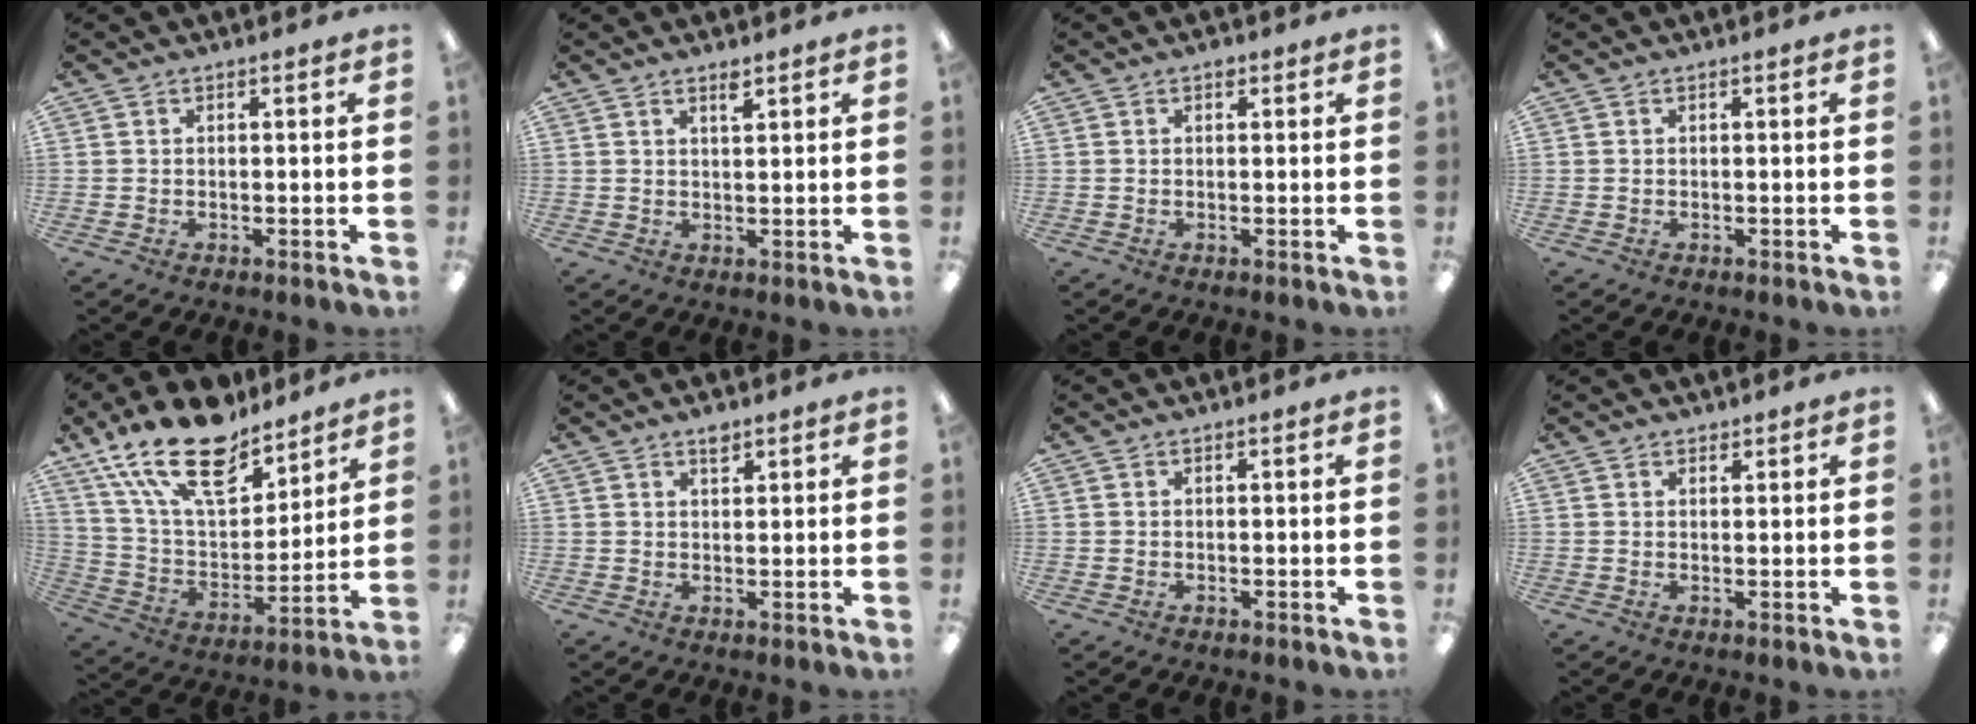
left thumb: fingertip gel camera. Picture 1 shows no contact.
{"total": 2.3, "force": [1.9, 0.4, 1.2], "torque": [-0.020, -0.003, 0.033]}
{"total": 1.1, "force": [0.7, 0.7, 0.5], "torque": [-0.001, -0.002, 0.010]}
{"total": 0.0}
{"total": 21.6, "force": [15.2, 9.8, 11.8], "torque": [-0.228, -0.083, 0.270]}
{"total": 2.3, "force": [1.8, 1.0, 0.9], "torque": [-0.004, -0.007, 0.031]}
{"total": 0.0}
{"total": 1.4, "force": [1.3, 0.6, 0.0], "torque": [0.001, -0.001, 0.025]}